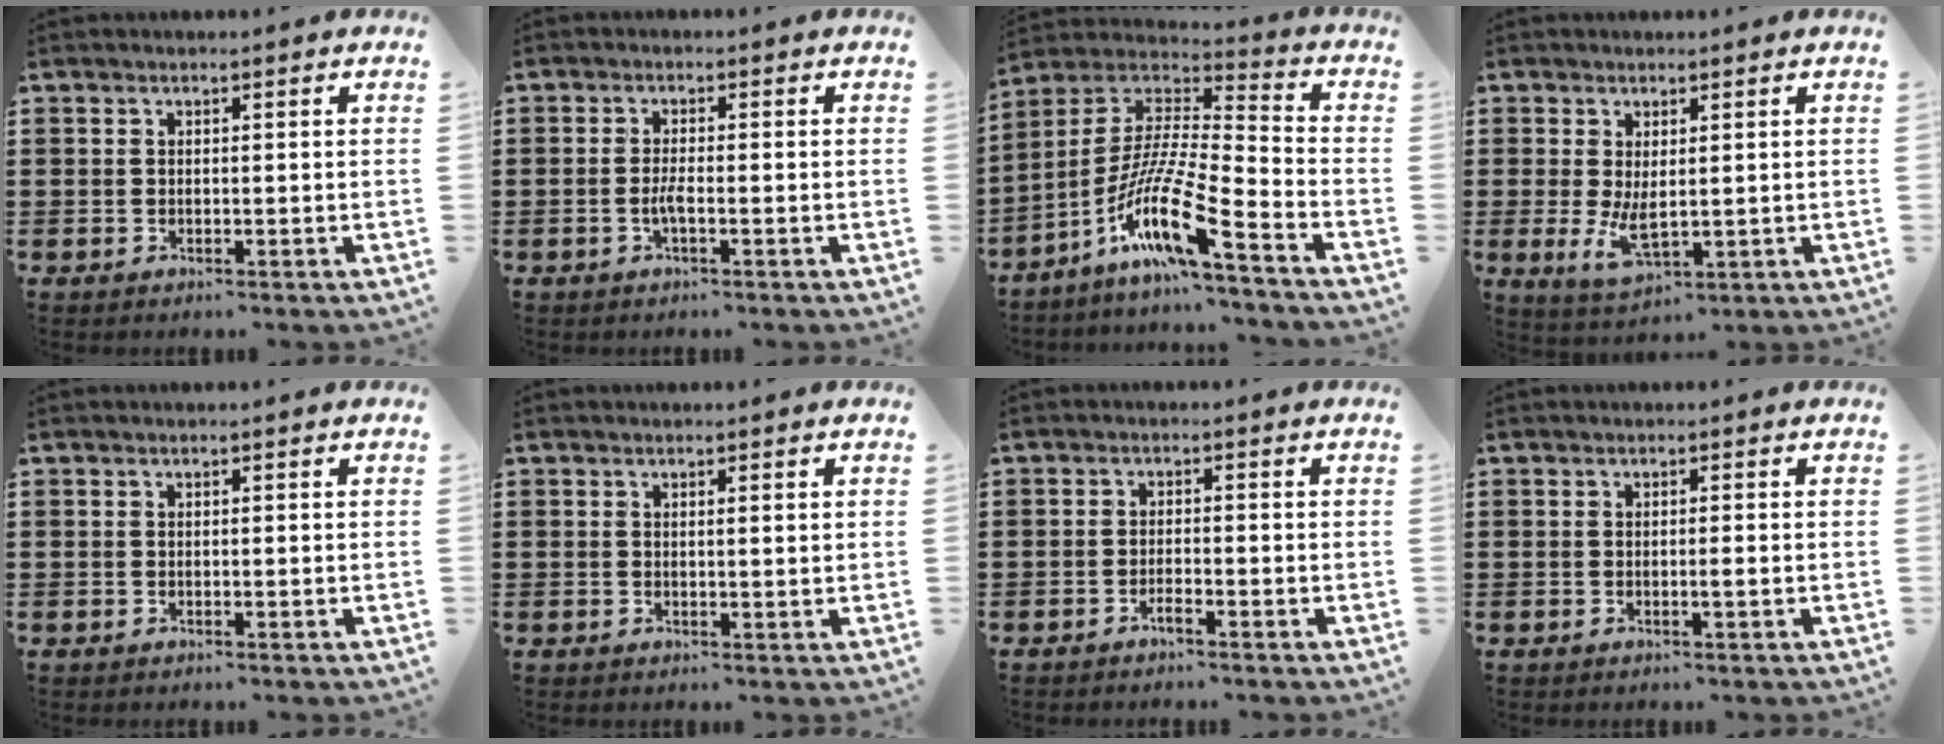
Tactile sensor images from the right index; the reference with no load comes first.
{"total": 2.2, "force": [-1.0, 0.2, 2.0], "torque": [-0.045, -0.006, -0.019]}
{"total": 14.1, "force": [-9.1, 1.3, 10.8], "torque": [-0.230, -0.010, -0.180]}
{"total": 4.8, "force": [0.2, 2.0, 4.4], "torque": [-0.087, -0.010, 0.002]}
{"total": 0.0}
{"total": 0.7, "force": [0.3, 0.0, 0.6], "torque": [-0.012, 0.001, 0.006]}
{"total": 1.4, "force": [-1.2, 0.0, 0.8], "torque": [-0.015, -0.003, -0.022]}
{"total": 0.9, "force": [-0.3, -0.1, 0.8], "torque": [-0.013, -0.005, -0.005]}